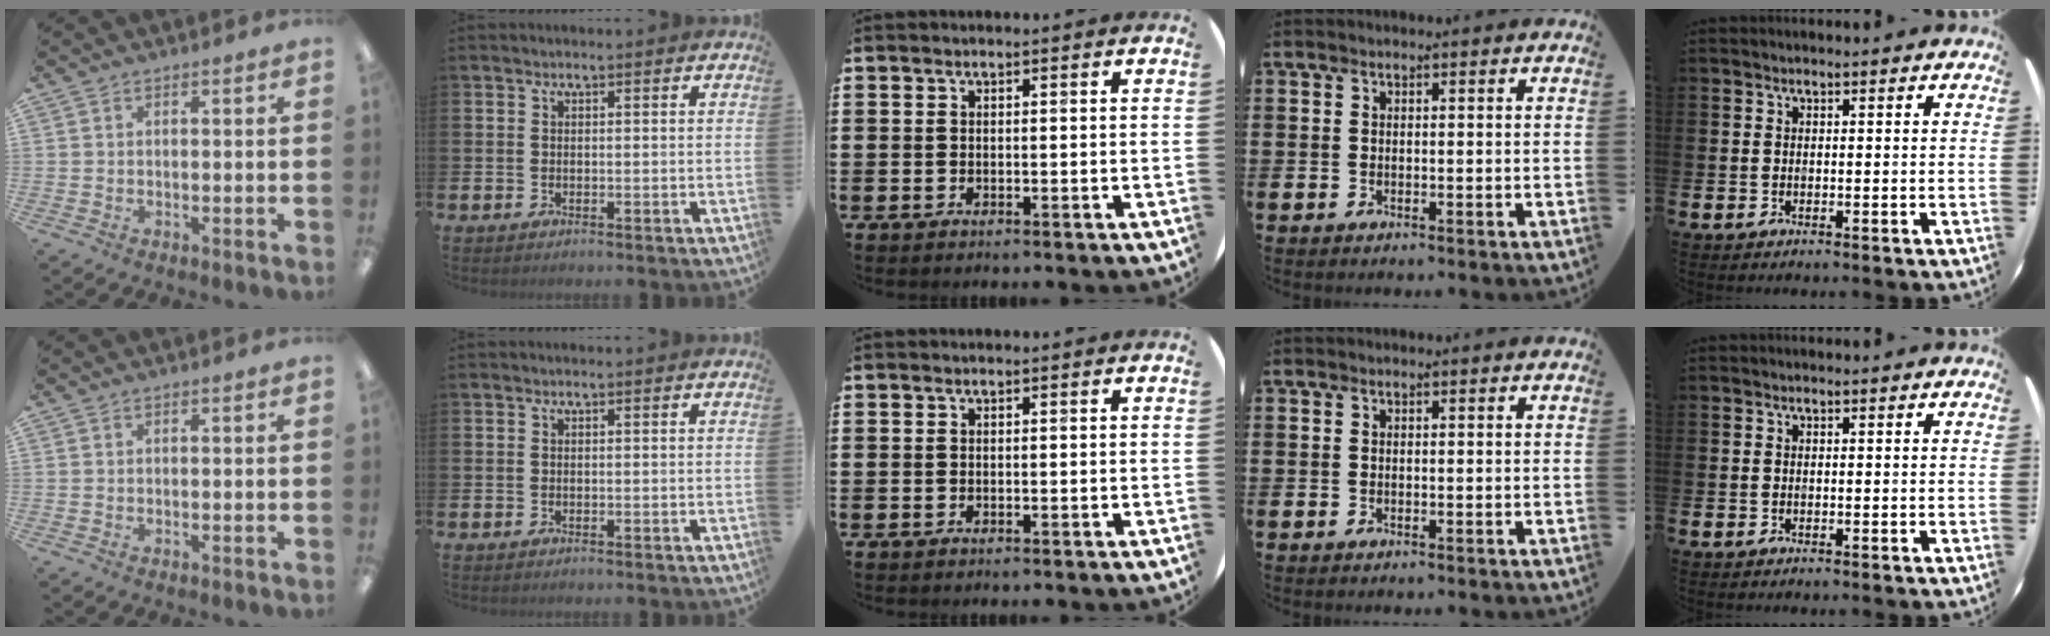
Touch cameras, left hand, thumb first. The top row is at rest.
{}